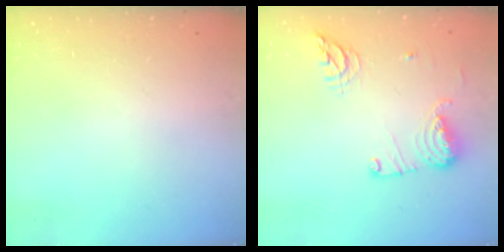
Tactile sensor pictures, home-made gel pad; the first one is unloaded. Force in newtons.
{"total": 12.4, "press": 12.2, "slide": 2.3}